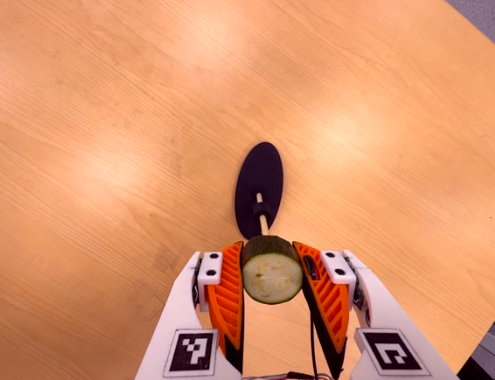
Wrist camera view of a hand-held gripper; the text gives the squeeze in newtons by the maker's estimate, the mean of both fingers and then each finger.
{"total": 10.3, "left": 9.5, "right": 11.0}